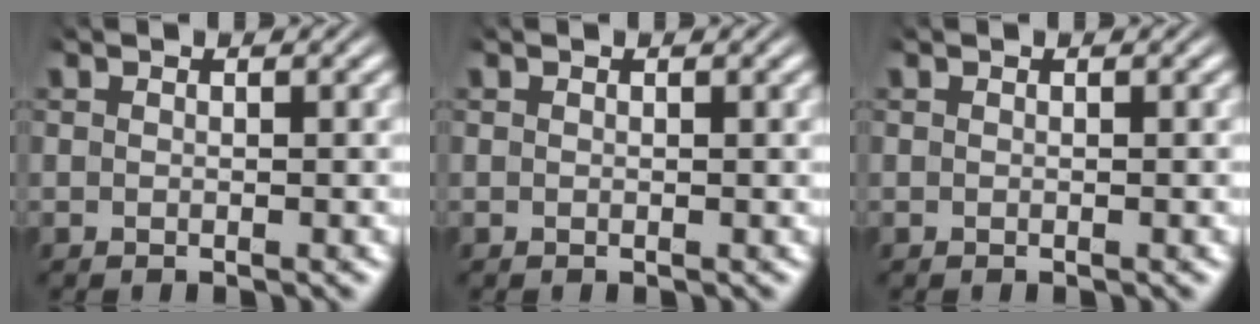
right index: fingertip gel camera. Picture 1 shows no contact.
{"total": 0.0}
{"total": 0.0}